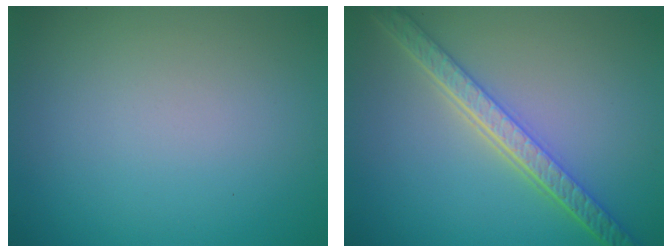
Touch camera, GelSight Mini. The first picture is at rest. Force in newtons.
{"total": 5.4, "press": 4.3, "slide": 3.2}